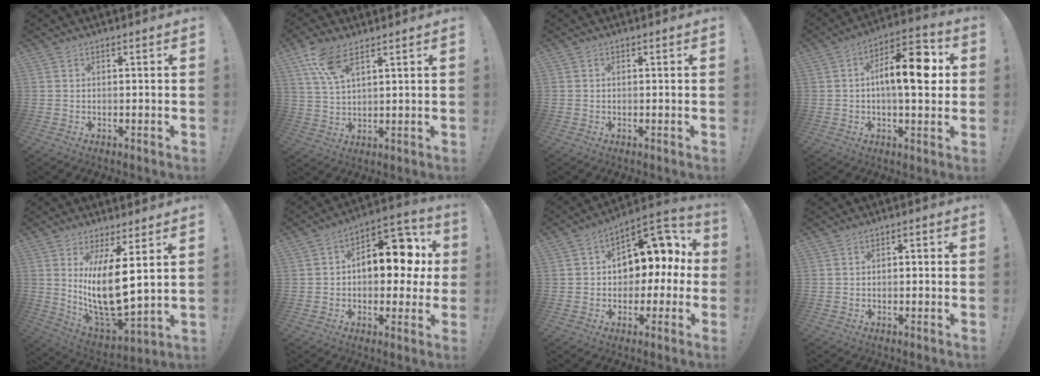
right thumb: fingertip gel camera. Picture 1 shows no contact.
{"total": 9.2, "force": [5.6, 3.2, 6.5], "torque": [-0.124, -0.021, 0.107]}
{"total": 0.0}
{"total": 14.8, "force": [2.1, 5.8, 13.5], "torque": [-0.195, 0.004, 0.028]}
{"total": 15.2, "force": [4.8, 4.7, 13.7], "torque": [-0.260, -0.052, 0.078]}
{"total": 15.1, "force": [2.7, 9.4, 11.4], "torque": [-0.144, -0.004, 0.046]}
{"total": 10.1, "force": [3.1, 7.3, 6.4], "torque": [-0.083, -0.024, 0.057]}
{"total": 1.8, "force": [-1.3, 0.9, 0.9], "torque": [-0.019, 0.011, -0.022]}